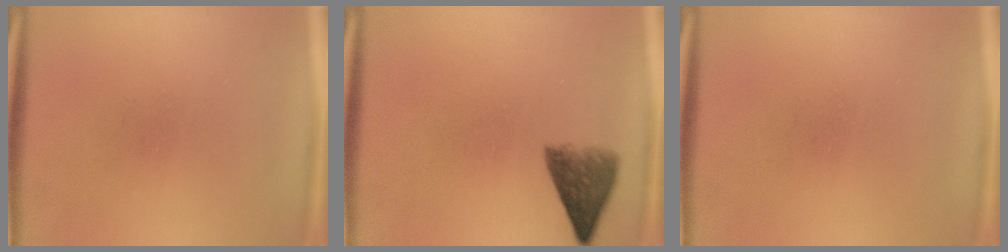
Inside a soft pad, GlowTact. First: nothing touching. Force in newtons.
{"total": 5.4}
{"total": 0.0}